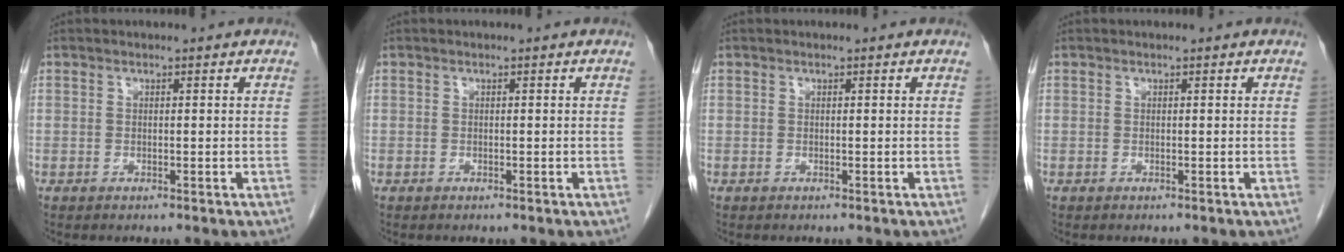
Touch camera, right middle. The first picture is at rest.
{"total": 0.0}
{"total": 0.0}
{"total": 0.0}